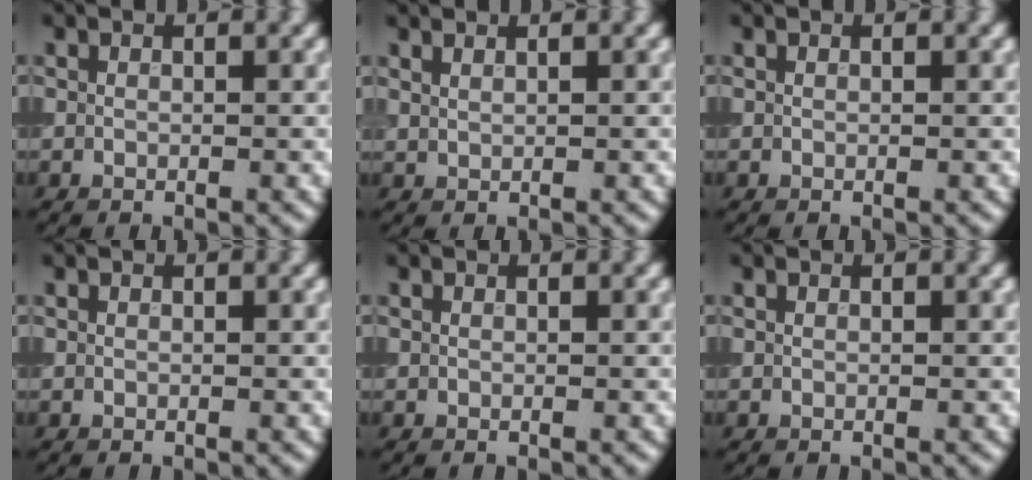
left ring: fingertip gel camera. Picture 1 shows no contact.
{"total": 1.1, "force": [0.9, 0.3, 0.4], "torque": [-0.007, 0.000, 0.015]}
{"total": 0.0}
{"total": 0.0}
{"total": 0.0}
{"total": 0.0}